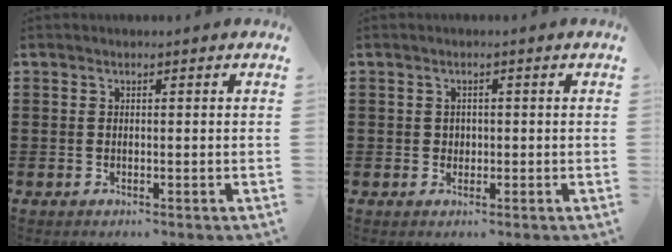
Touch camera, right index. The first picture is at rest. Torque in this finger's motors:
{"motor_torque": [1.85, 0.28, 0.00, 0.01]}